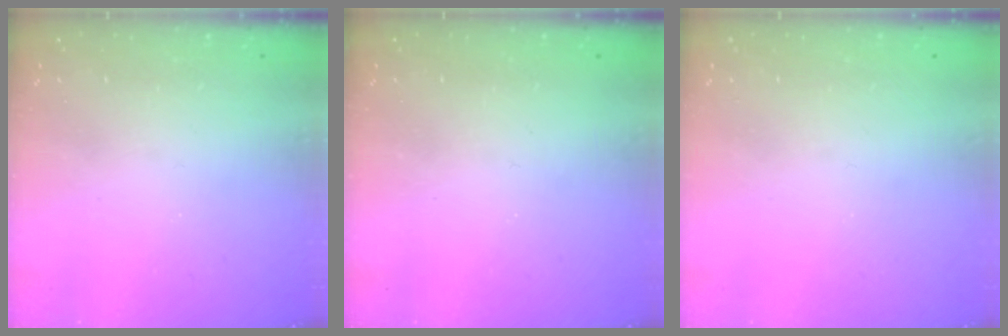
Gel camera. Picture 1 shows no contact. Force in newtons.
{"total": 0.0}
{"total": 0.0}